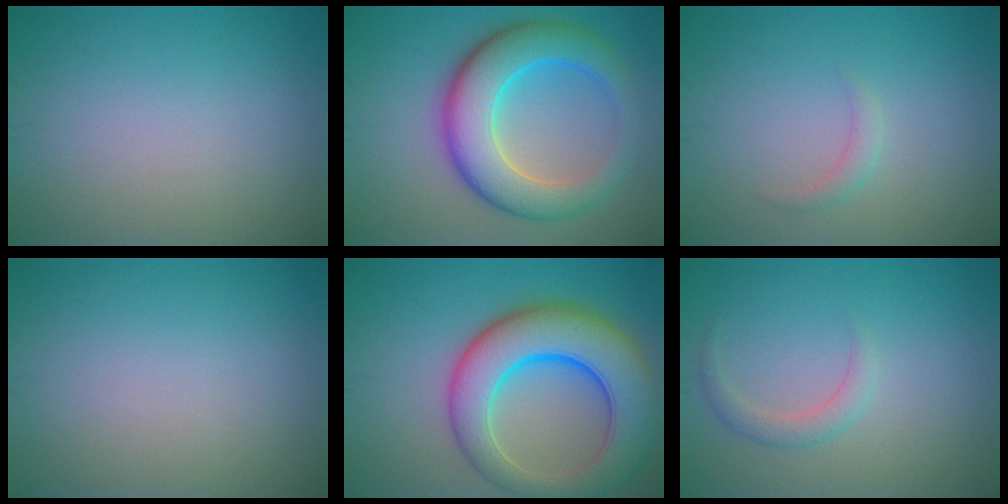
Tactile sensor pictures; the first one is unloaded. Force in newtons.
{"total": 8.9, "press": 8.9, "slide": 0.1}
{"total": 1.1, "press": 1.1, "slide": 0.1}
{"total": 0.0}
{"total": 10.8, "press": 10.8, "slide": 0.6}
{"total": 1.7, "press": 1.7, "slide": 0.1}